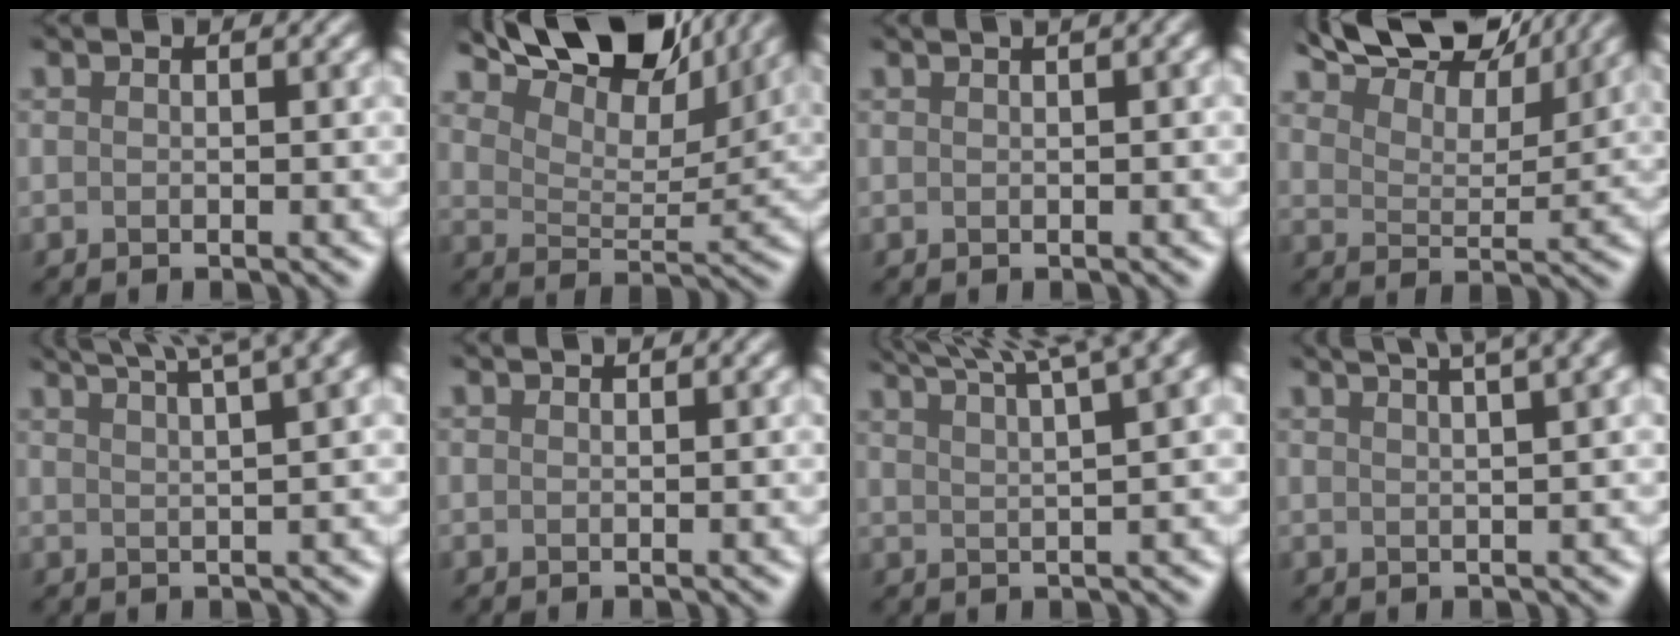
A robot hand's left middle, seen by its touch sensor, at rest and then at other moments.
{"total": 10.2, "force": [9.0, 2.5, 4.3], "torque": [-0.098, 0.013, 0.163]}
{"total": 3.1, "force": [1.2, 1.2, 2.6], "torque": [-0.011, 0.031, 0.004]}
{"total": 9.0, "force": [8.4, 1.3, 2.9], "torque": [-0.074, 0.009, 0.134]}
{"total": 7.4, "force": [5.8, 1.4, 4.4], "torque": [-0.071, 0.048, 0.076]}
{"total": 0.5, "force": [0.5, -0.2, 0.1], "torque": [-0.010, 0.005, 0.002]}
{"total": 8.0, "force": [6.4, 1.0, 4.7], "torque": [-0.083, 0.040, 0.081]}
{"total": 6.2, "force": [4.5, 1.6, 4.0], "torque": [-0.042, 0.049, 0.050]}